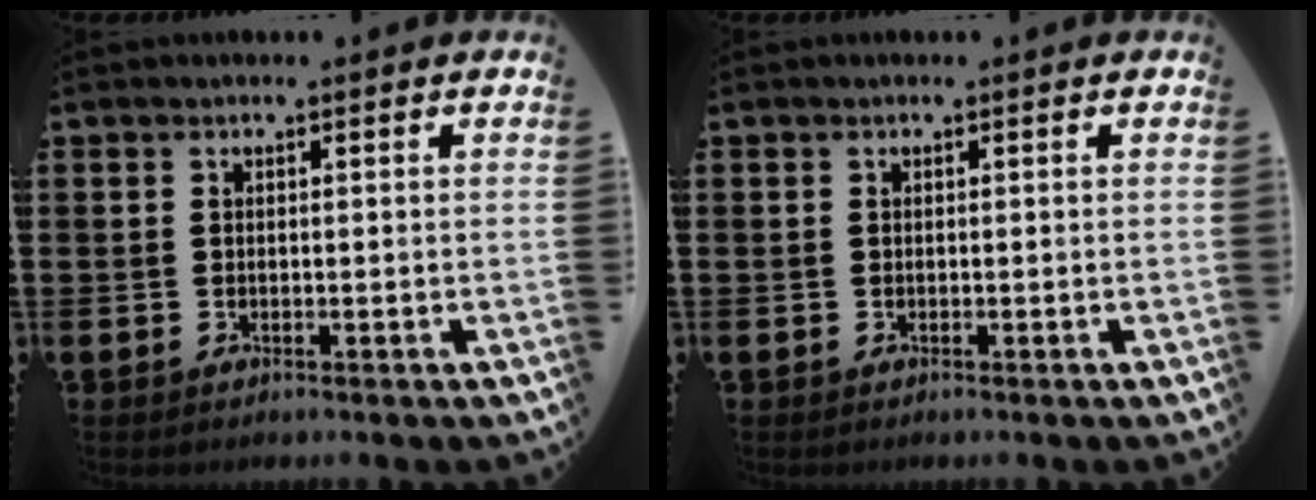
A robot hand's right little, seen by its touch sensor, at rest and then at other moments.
{"total": 0.0}